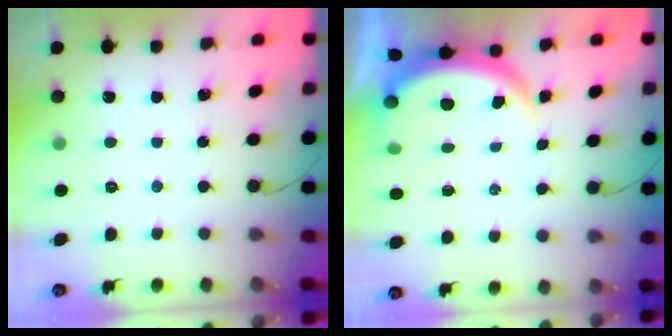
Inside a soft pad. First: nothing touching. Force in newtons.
{"total": 7.3, "press": 7.3, "slide": 0.7}